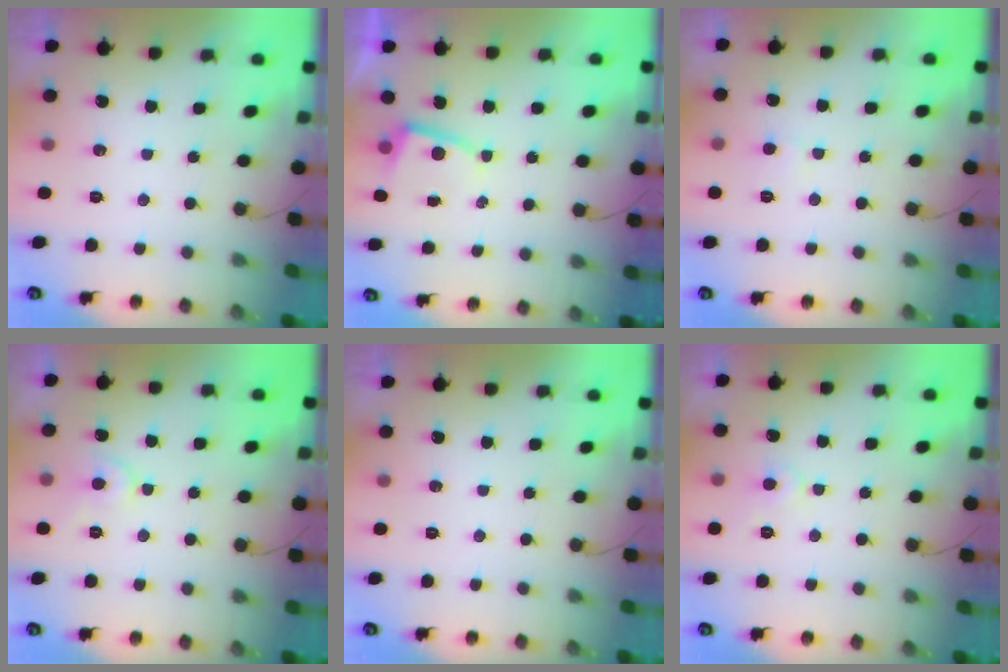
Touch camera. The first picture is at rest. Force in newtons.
{"total": 3.0, "press": 3.0, "slide": 0.3}
{"total": 3.7, "press": 3.7, "slide": 0.3}
{"total": 6.0, "press": 6.0, "slide": 0.6}
{"total": 0.0}
{"total": 4.3, "press": 4.2, "slide": 0.5}